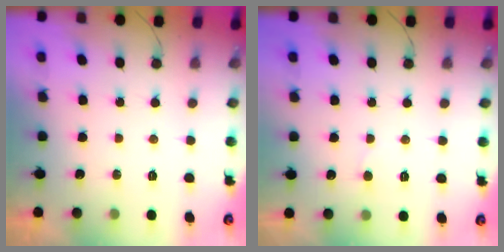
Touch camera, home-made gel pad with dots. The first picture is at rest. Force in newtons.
{"total": 4.6, "press": 4.6, "slide": 0.4}